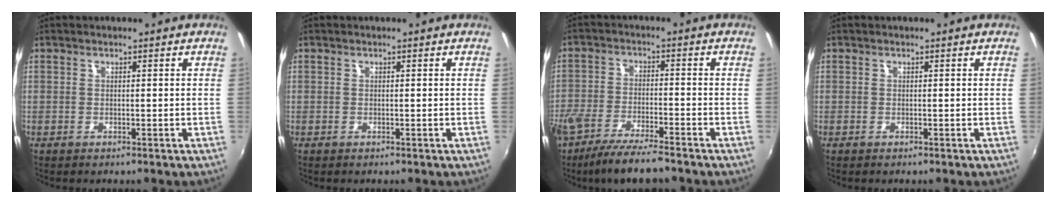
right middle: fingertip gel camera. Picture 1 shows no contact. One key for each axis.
{"total": 0.0}
{"total": 10.3, "fx": -8.4, "fy": 1.6, "fz": 5.7, "tx": -0.127, "ty": -0.028, "tz": -0.150}
{"total": 0.0}